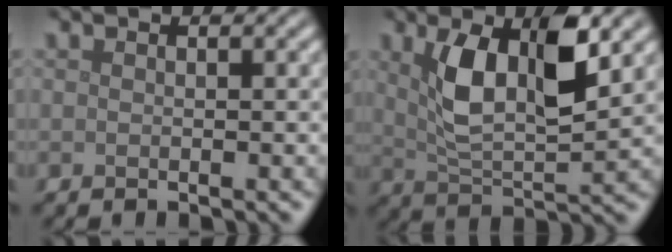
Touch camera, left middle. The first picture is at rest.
{"total": 7.1, "force": [2.3, 2.8, 6.1], "torque": [-0.121, 0.003, 0.043]}